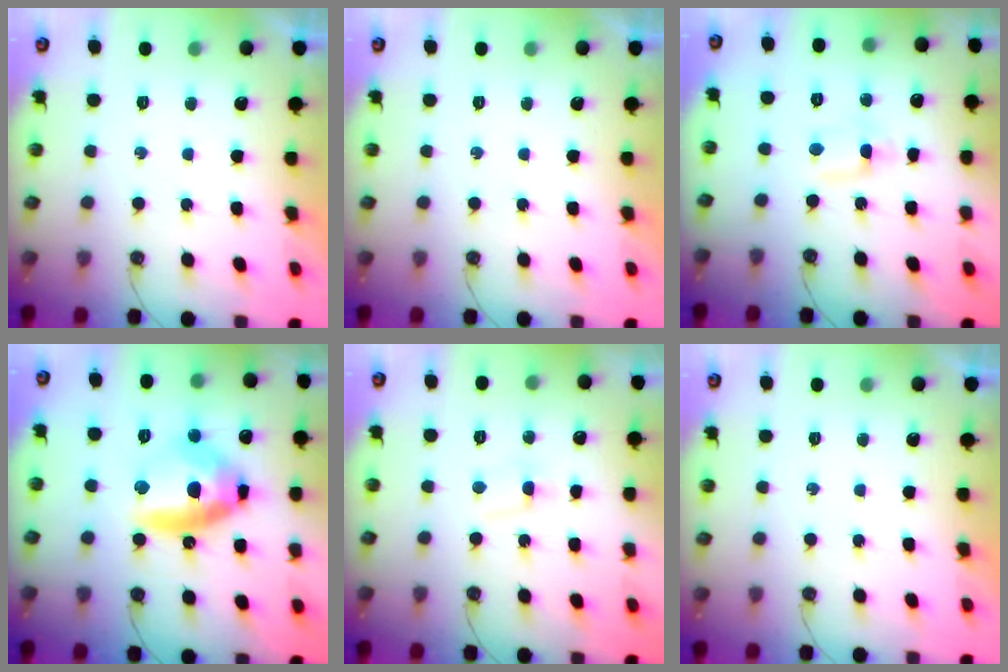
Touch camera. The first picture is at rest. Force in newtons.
{"total": 0.0}
{"total": 1.2, "press": 1.0, "slide": 0.6}
{"total": 14.4, "press": 14.2, "slide": 2.4}
{"total": 3.2, "press": 3.2, "slide": 0.4}
{"total": 0.0}